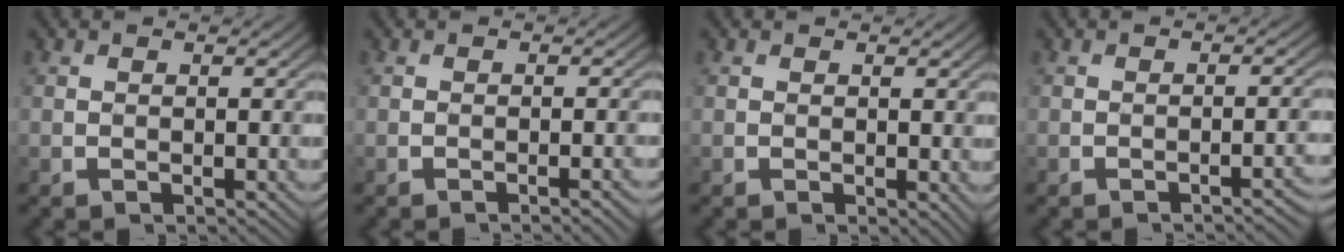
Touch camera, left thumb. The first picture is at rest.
{"total": 2.1, "force": [-1.0, 0.4, 1.8], "torque": [-0.019, 0.010, -0.020]}
{"total": 0.5, "force": [0.2, 0.2, 0.4], "torque": [-0.009, -0.003, 0.005]}
{"total": 3.0, "force": [-1.7, 0.7, 2.4], "torque": [-0.023, 0.011, -0.029]}